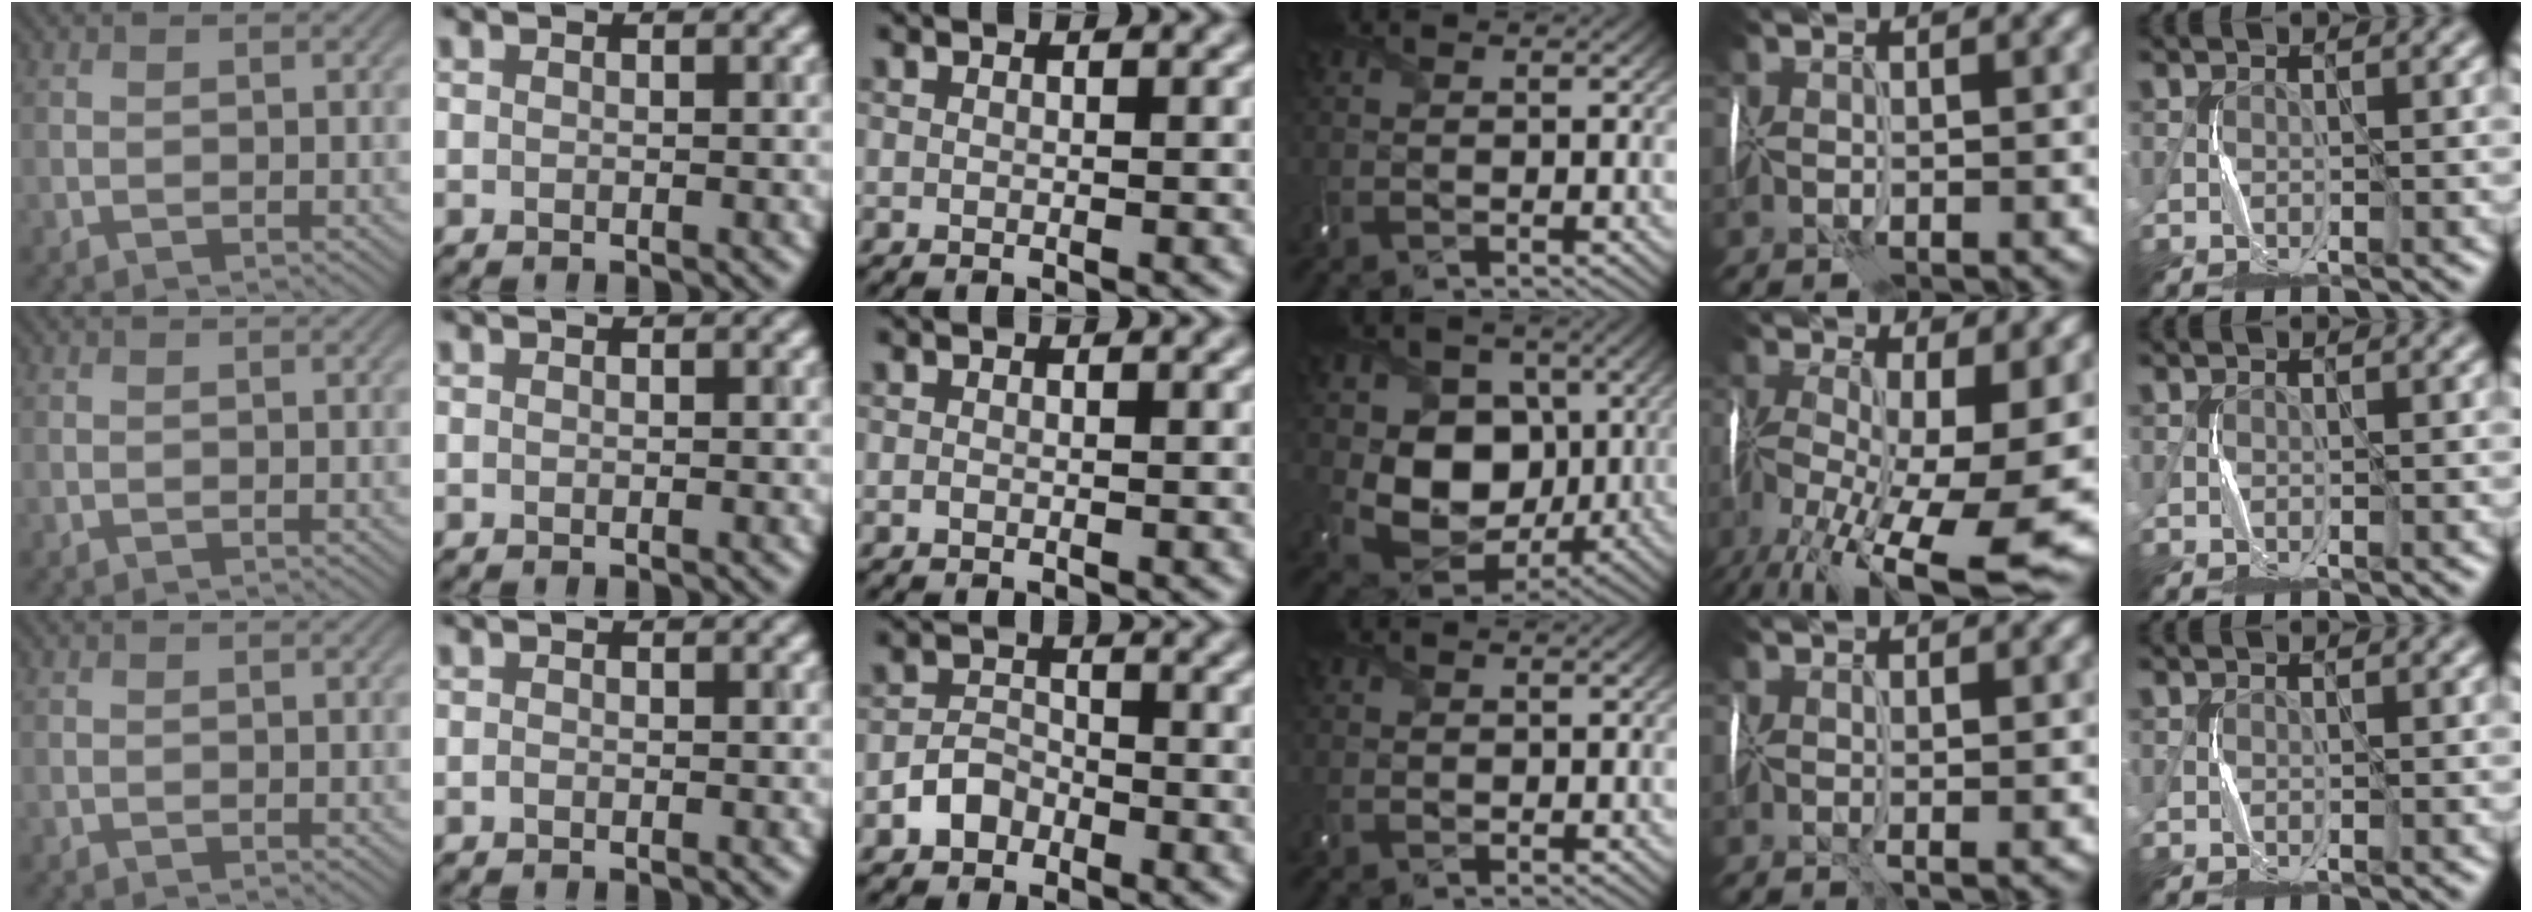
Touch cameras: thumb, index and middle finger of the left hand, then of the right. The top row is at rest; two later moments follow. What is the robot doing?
{"motion": "wrap", "object": "receipt paper"}